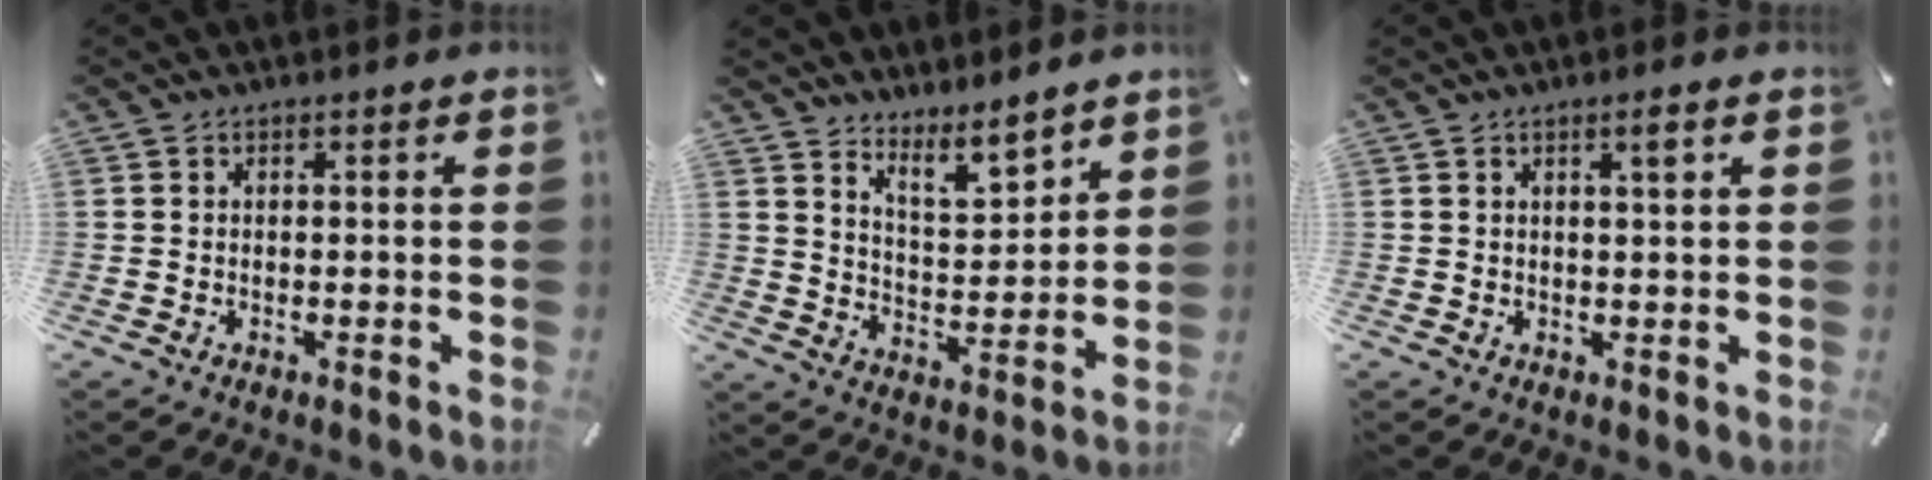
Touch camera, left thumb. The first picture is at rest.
{"total": 8.6, "force": [7.9, 2.6, 2.2], "torque": [-0.025, -0.070, 0.144]}
{"total": 2.5, "force": [1.3, 0.1, 2.2], "torque": [-0.045, 0.001, 0.020]}